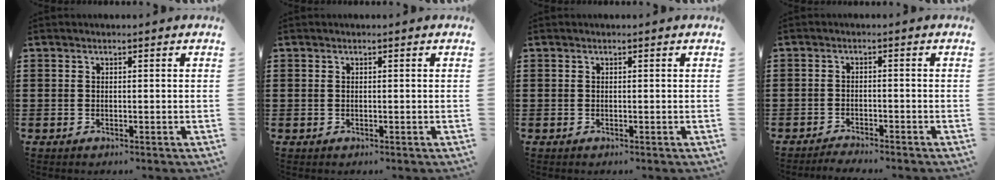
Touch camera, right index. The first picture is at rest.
{"total": 0.0}
{"total": 0.0}
{"total": 1.9, "force": [-1.9, 0.1, 0.0], "torque": [-0.005, 0.003, -0.039]}